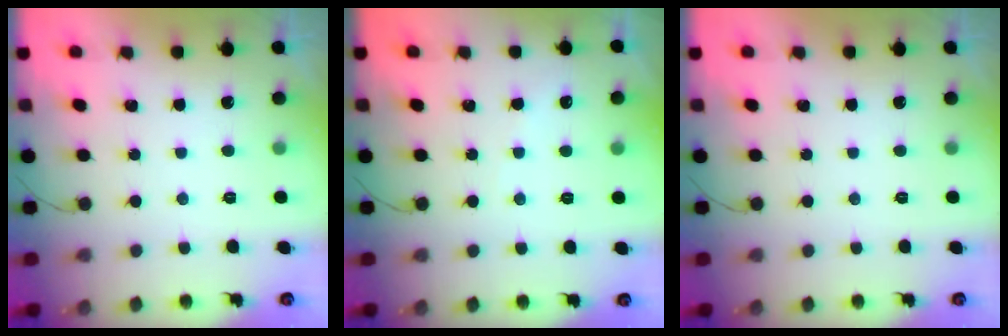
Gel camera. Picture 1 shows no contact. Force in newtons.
{"total": 2.0, "press": 2.0, "slide": 0.3}
{"total": 0.0}